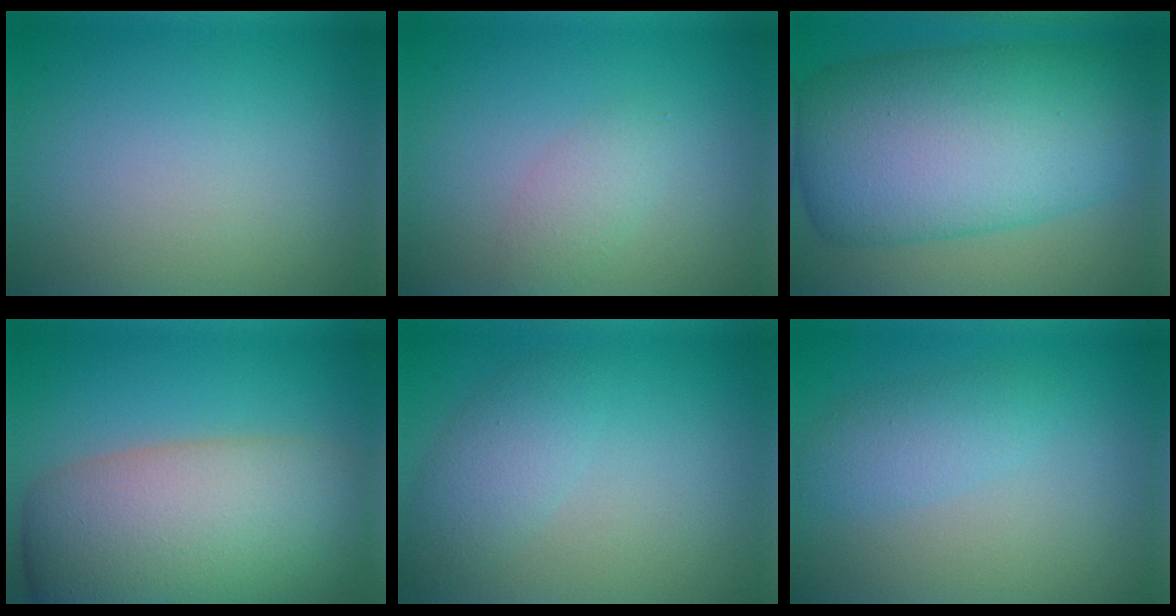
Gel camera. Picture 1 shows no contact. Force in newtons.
{"total": 1.8, "press": 1.8, "slide": 0.0}
{"total": 14.7, "press": 14.7, "slide": 0.1}
{"total": 11.9, "press": 11.9, "slide": 0.8}
{"total": 2.8, "press": 2.8, "slide": 0.1}
{"total": 2.4, "press": 2.4, "slide": 0.1}